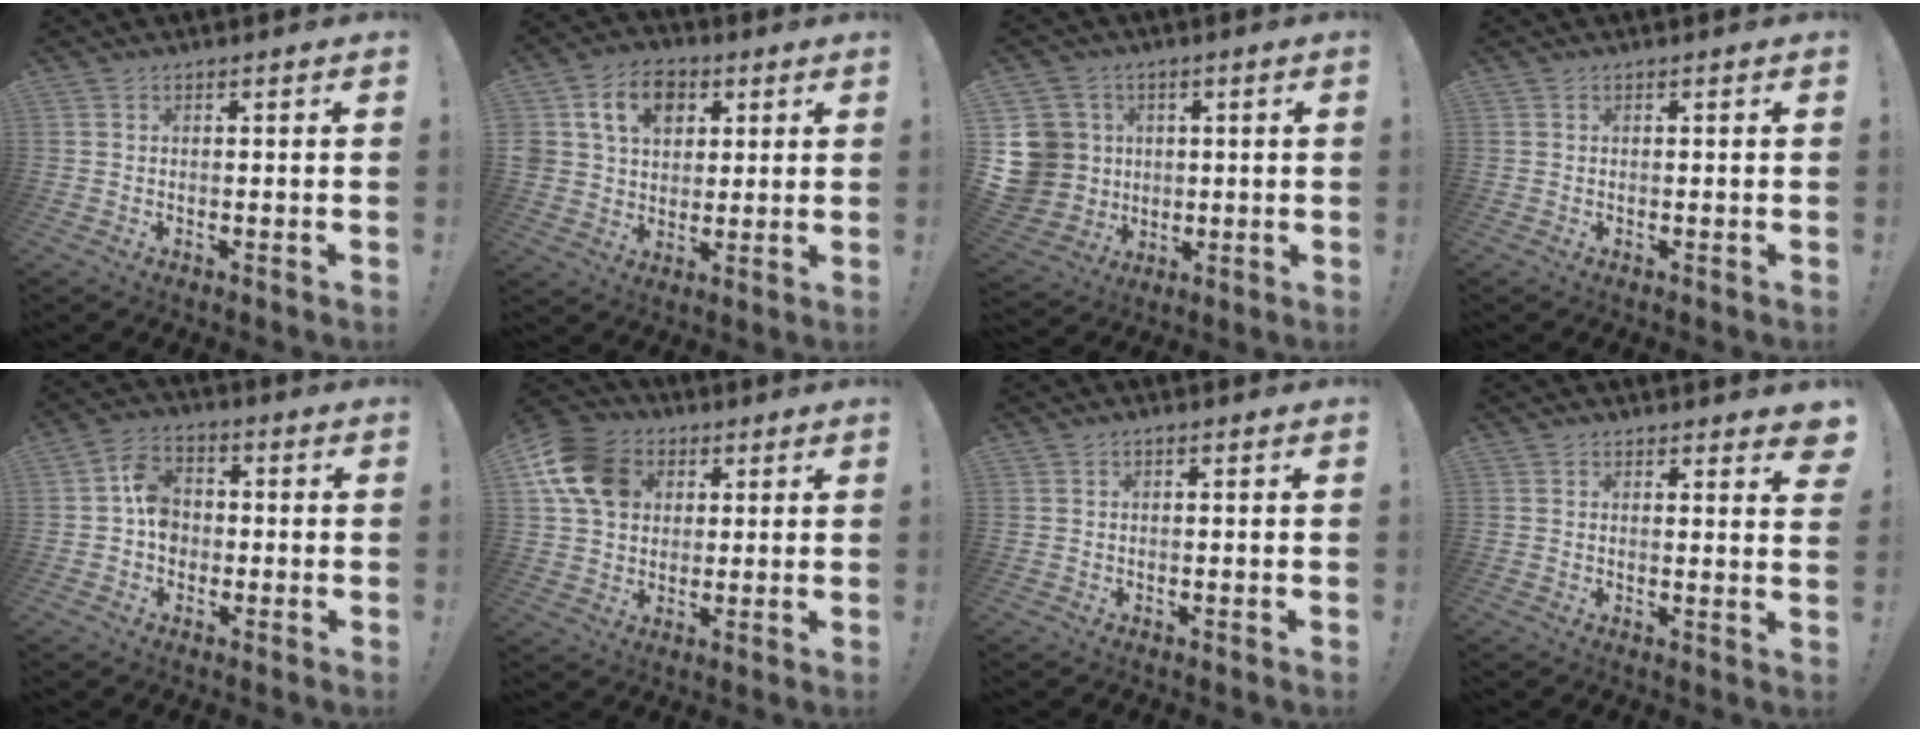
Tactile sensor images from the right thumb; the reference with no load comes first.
{"total": 13.9, "force": [5.3, 10.7, 7.1], "torque": [-0.104, -0.009, 0.103]}
{"total": 12.2, "force": [1.0, 11.5, 3.8], "torque": [-0.088, 0.001, 0.032]}
{"total": 0.0}
{"total": 8.0, "force": [-0.5, 6.7, 4.4], "torque": [-0.069, 0.019, -0.006]}
{"total": 14.8, "force": [4.6, 11.9, 7.4], "torque": [-0.124, -0.005, 0.096]}
{"total": 0.0}
{"total": 2.4, "force": [2.1, 0.8, 0.7], "torque": [0.002, -0.017, 0.036]}